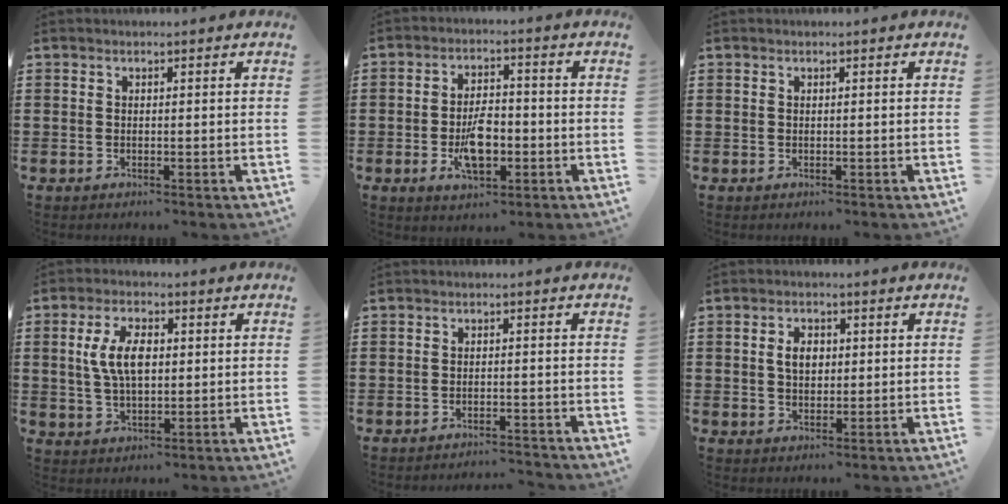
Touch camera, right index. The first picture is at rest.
{"total": 6.9, "force": [-1.9, 3.3, 5.8], "torque": [-0.108, 0.002, -0.038]}
{"total": 0.0}
{"total": 7.0, "force": [0.9, 3.5, 6.1], "torque": [-0.131, 0.010, 0.012]}
{"total": 2.0, "force": [-2.0, -0.2, 0.2], "torque": [-0.006, 0.002, -0.042]}
{"total": 3.4, "force": [0.4, 2.2, 2.5], "torque": [-0.048, 0.008, 0.004]}